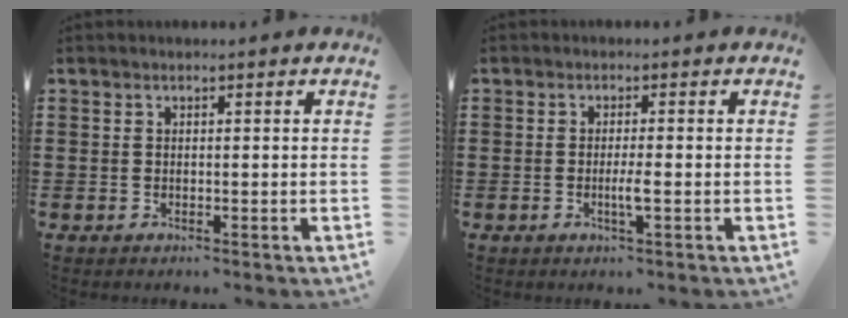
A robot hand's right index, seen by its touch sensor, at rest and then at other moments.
{"total": 2.4, "force": [-0.7, 0.0, 2.3], "torque": [-0.039, -0.003, -0.013]}